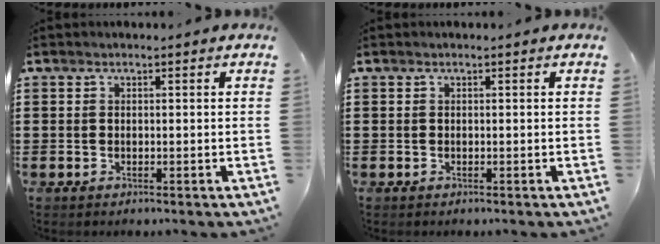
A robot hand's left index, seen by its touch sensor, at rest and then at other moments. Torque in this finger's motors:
{"motor_torque": [0.00, 0.00, 0.00, 0.00]}